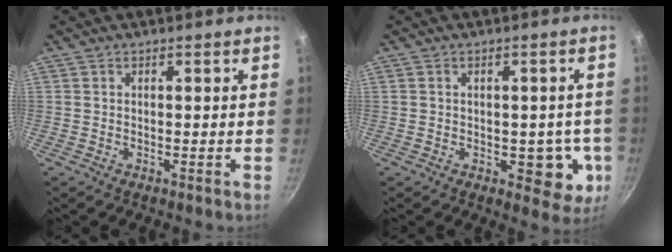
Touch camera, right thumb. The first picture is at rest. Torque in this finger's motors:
{"motor_torque": [0.60, 0.76, -0.18, 0.12, 0.12]}